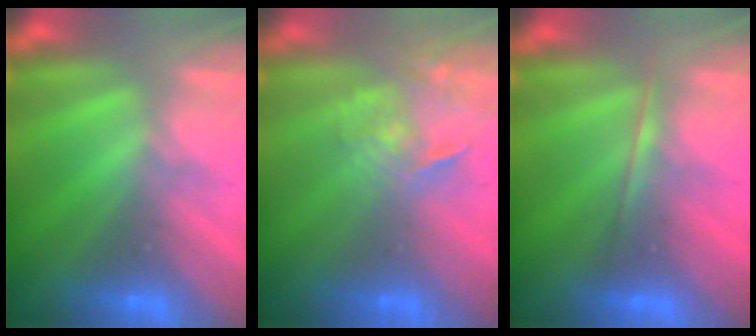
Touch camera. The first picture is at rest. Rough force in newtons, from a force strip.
{"total": 4.1}
{"total": 1.7}